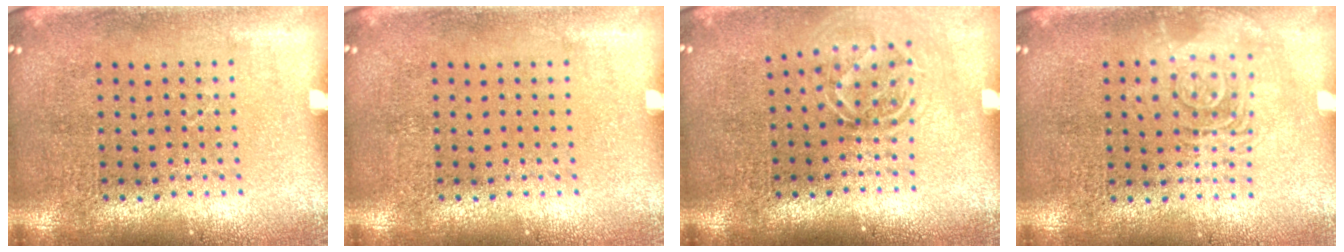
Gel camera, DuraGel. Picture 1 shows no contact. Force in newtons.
{"total": 0.0}
{"total": 1.6, "press": 1.2, "slide": 1.1}
{"total": 2.8, "press": 2.8, "slide": 0.4}